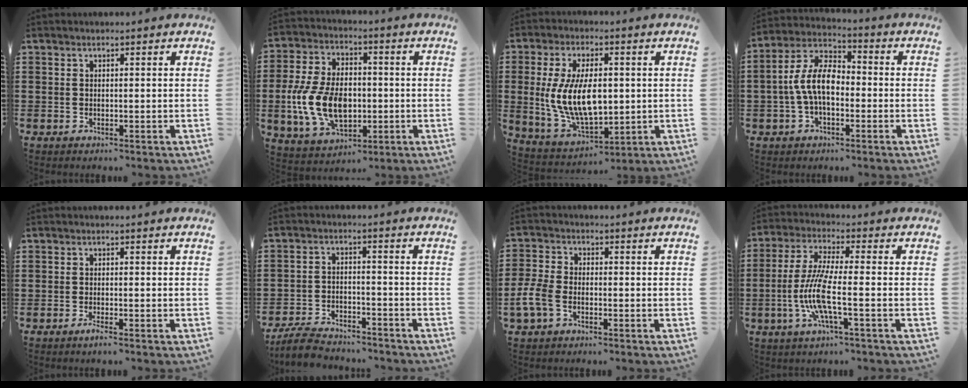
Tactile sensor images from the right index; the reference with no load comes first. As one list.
[{"total": 12.1, "force": [-1.9, 7.6, 9.3], "torque": [-0.217, 0.001, -0.033]}, {"total": 11.8, "force": [1.0, 6.2, 10.0], "torque": [-0.210, 0.002, 0.017]}, {"total": 8.5, "force": [-1.4, 4.7, 7.0], "torque": [-0.165, 0.004, -0.035]}, {"total": 1.3, "force": [-0.9, 0.0, 0.9], "torque": [-0.016, -0.004, -0.017]}, {"total": 5.5, "force": [-5.2, 0.9, 1.4], "torque": [-0.042, 0.002, -0.107]}, {"total": 4.7, "force": [-2.3, 2.6, 3.2], "torque": [-0.089, -0.002, -0.051]}, {"total": 8.7, "force": [-2.4, 1.5, 8.2], "torque": [-0.188, -0.017, -0.055]}]